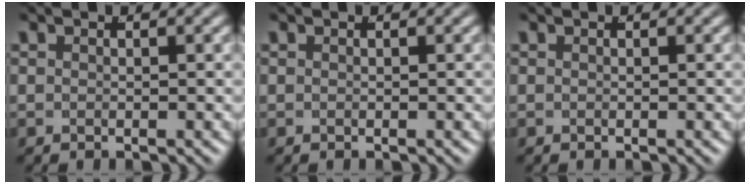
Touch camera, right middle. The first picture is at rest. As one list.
[{"total": 0.0}, {"total": 0.0}]